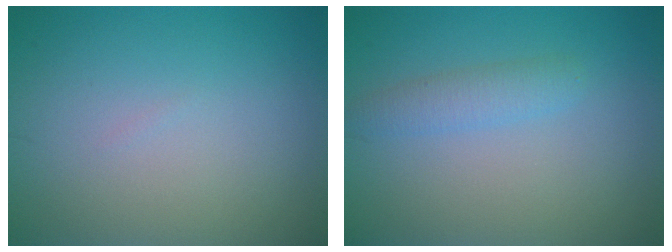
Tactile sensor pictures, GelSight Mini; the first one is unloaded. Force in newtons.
{"total": 1.9, "press": 1.9, "slide": 0.1}